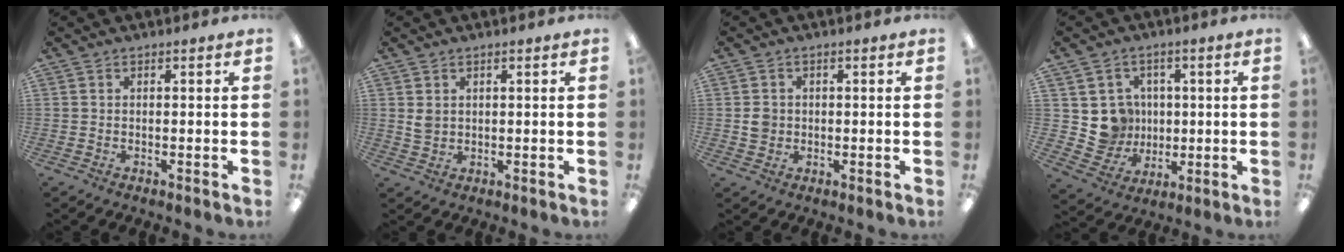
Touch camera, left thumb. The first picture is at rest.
{"total": 2.5, "force": [1.0, 1.9, 1.3], "torque": [-0.029, 0.002, 0.018]}
{"total": 2.9, "force": [0.0, 2.7, 1.1], "torque": [-0.013, 0.001, -0.002]}
{"total": 8.3, "force": [1.5, 8.1, 1.3], "torque": [-0.024, -0.004, 0.039]}